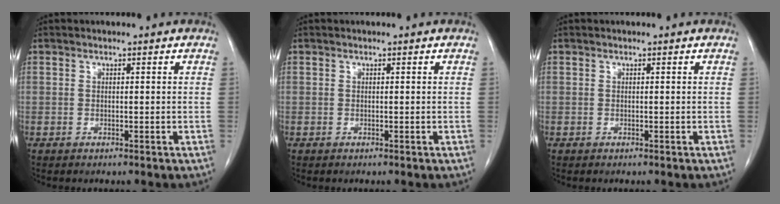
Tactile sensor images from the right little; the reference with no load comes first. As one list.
[{"total": 0.0}, {"total": 0.0}]